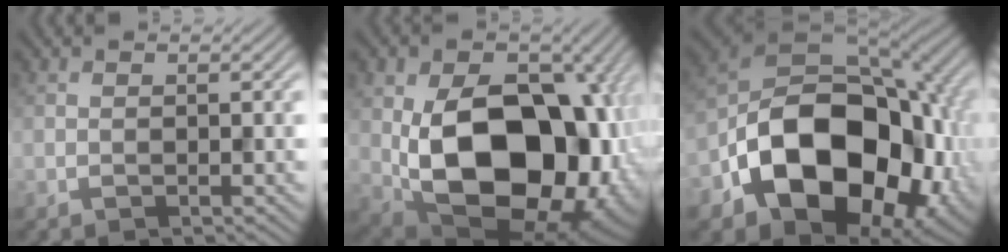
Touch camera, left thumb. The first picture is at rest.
{"total": 20.9, "force": [-2.2, 14.3, 15.2], "torque": [-0.242, -0.063, -0.006]}
{"total": 19.1, "force": [-5.2, 13.0, 13.0], "torque": [-0.225, -0.040, -0.085]}